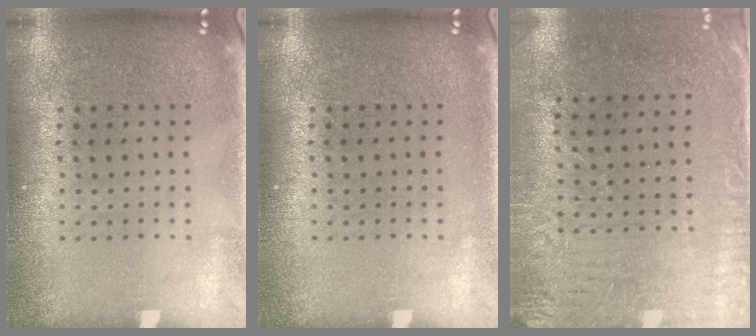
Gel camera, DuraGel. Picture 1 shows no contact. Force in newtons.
{"total": 0.0}
{"total": 3.2, "press": 2.5, "slide": 2.1}